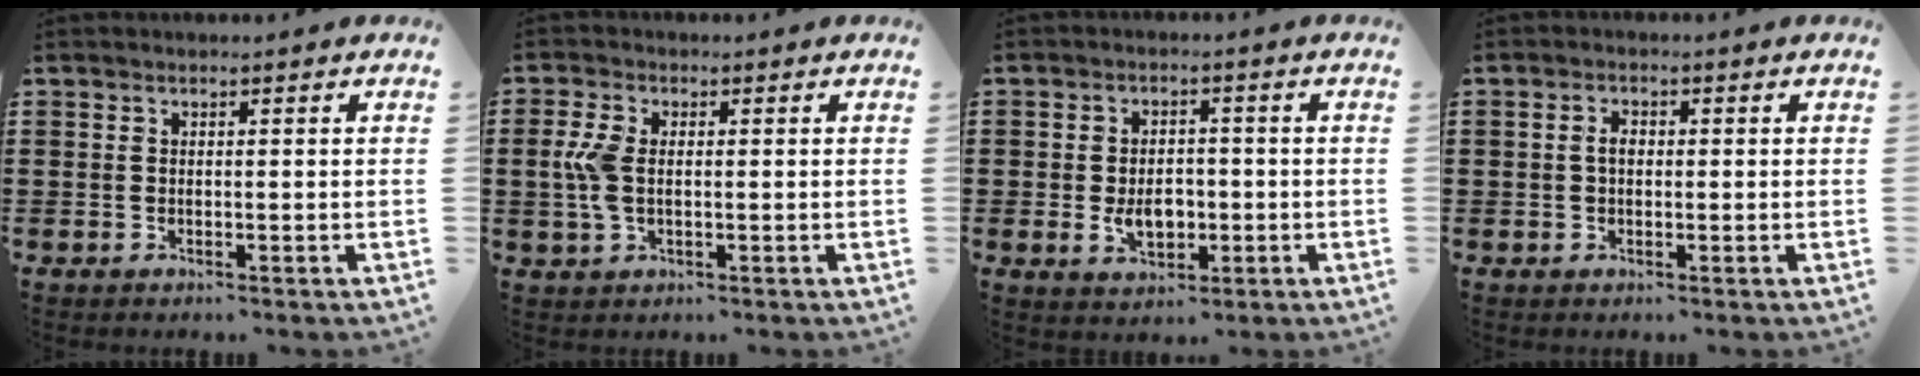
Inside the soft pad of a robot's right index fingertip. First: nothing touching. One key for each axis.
{"total": 5.0, "fx": 0.1, "fy": 2.8, "fz": 4.2, "tx": -0.120, "ty": -0.005, "tz": -0.009}
{"total": 4.6, "fx": -0.9, "fy": 3.0, "fz": 3.4, "tx": -0.057, "ty": 0.003, "tz": -0.017}
{"total": 2.0, "fx": 0.0, "fy": 1.2, "fz": 1.6, "tx": -0.033, "ty": 0.006, "tz": -0.001}